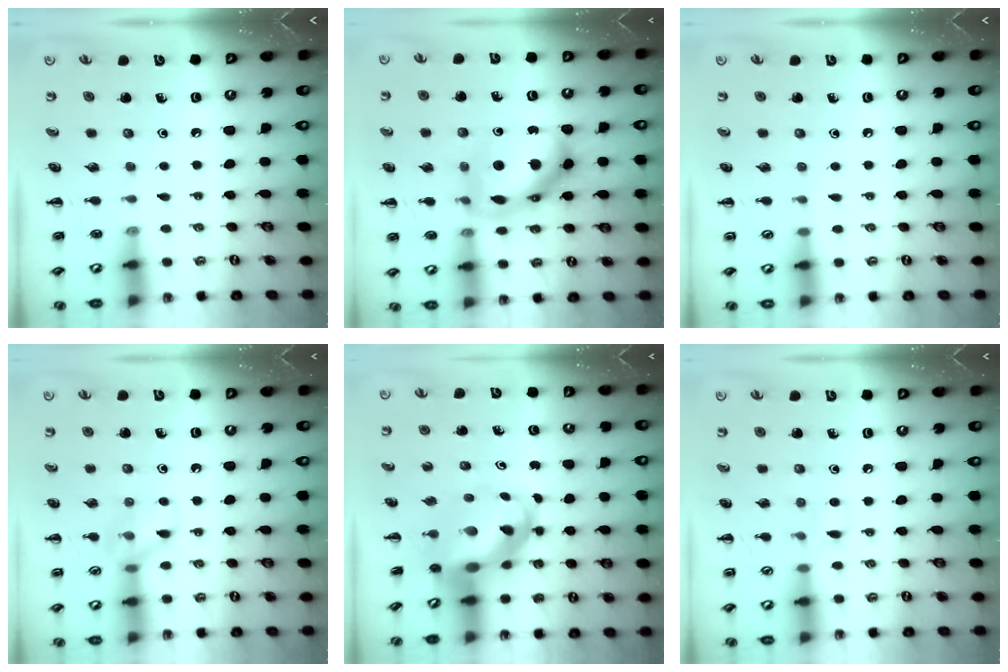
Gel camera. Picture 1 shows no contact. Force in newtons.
{"total": 14.7, "press": 14.6, "slide": 0.9}
{"total": 3.0, "press": 2.8, "slide": 1.0}
{"total": 8.3, "press": 8.2, "slide": 1.2}
{"total": 7.3, "press": 7.0, "slide": 2.1}
{"total": 4.7, "press": 4.3, "slide": 1.8}